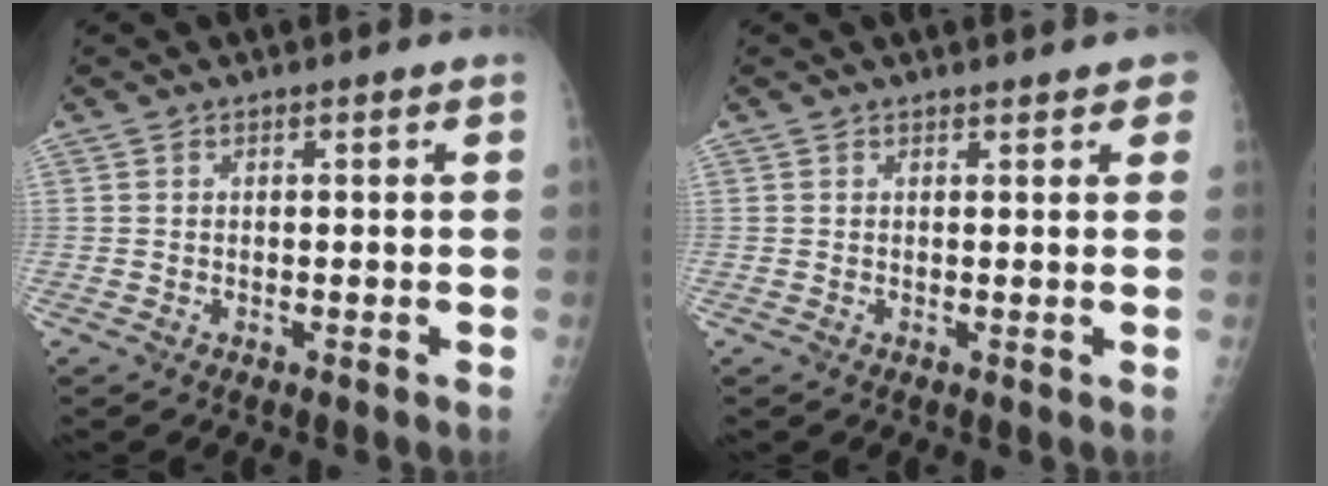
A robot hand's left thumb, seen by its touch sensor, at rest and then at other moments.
{"total": 2.8, "force": [2.1, 1.2, 1.6], "torque": [-0.002, 0.001, 0.020]}